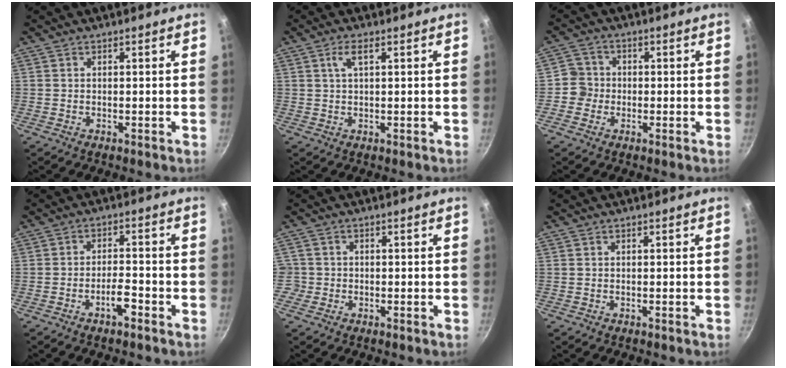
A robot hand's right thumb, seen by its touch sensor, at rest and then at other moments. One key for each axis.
{"total": 2.9, "fx": 1.2, "fy": 0.9, "fz": 2.5, "tx": -0.049, "ty": 0.003, "tz": 0.026}
{"total": 4.1, "fx": -0.7, "fy": 3.9, "fz": 0.7, "tx": 0.015, "ty": 0.012, "tz": -0.026}
{"total": 4.0, "fx": -2.4, "fy": 1.2, "fz": 3.0, "tx": -0.046, "ty": 0.026, "tz": -0.041}
{"total": 2.1, "fx": -0.5, "fy": 2.1, "fz": 0.1, "tx": 0.011, "ty": 0.013, "tz": -0.008}
{"total": 0.0}